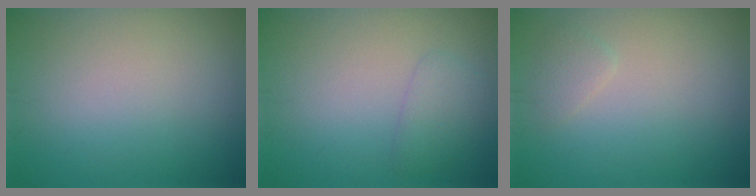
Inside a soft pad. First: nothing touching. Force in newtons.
{"total": 1.8, "press": 1.8, "slide": 0.0}
{"total": 1.1, "press": 1.1, "slide": 0.1}